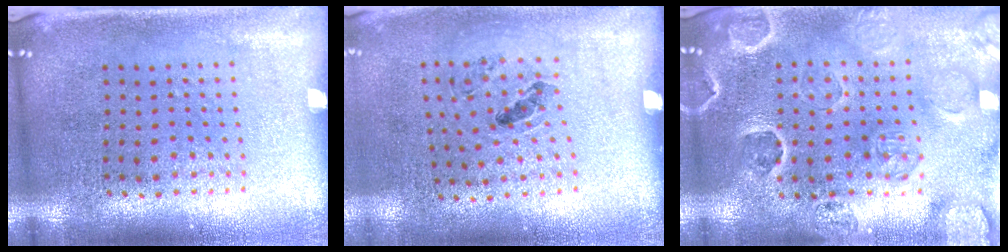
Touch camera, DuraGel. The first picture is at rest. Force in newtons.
{"total": 1.1, "press": 0.7, "slide": 0.9}
{"total": 2.7, "press": 2.6, "slide": 0.8}